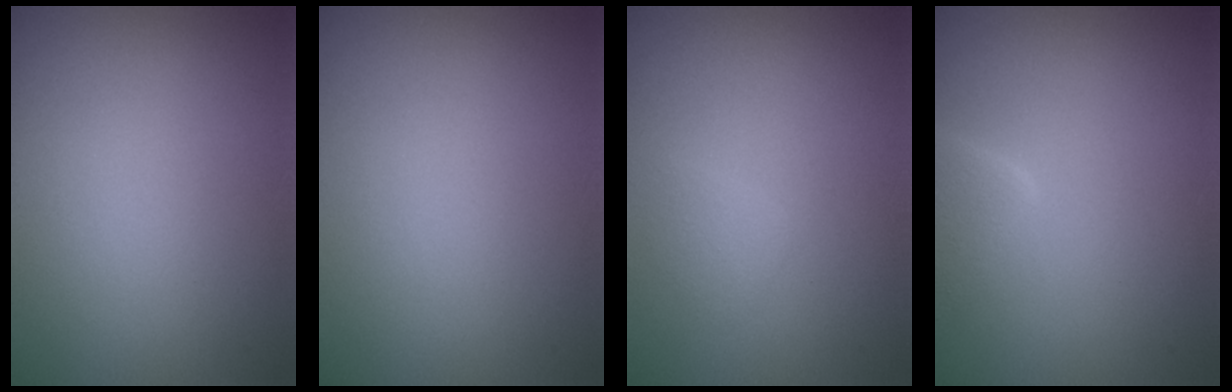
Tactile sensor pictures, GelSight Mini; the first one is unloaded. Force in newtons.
{"total": 0.0}
{"total": 0.9, "press": 0.9, "slide": 0.0}
{"total": 2.7, "press": 2.7, "slide": 0.1}